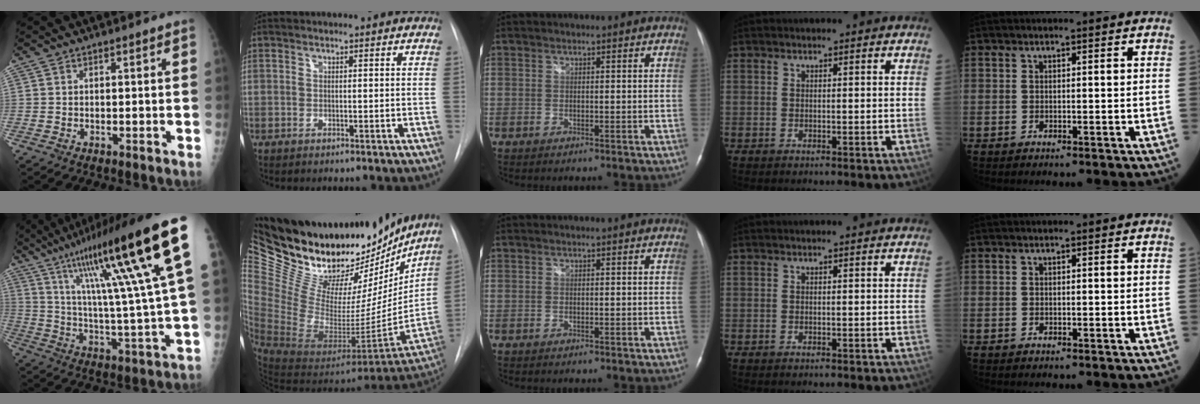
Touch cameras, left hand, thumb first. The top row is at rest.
{"thumb": {"total": 27.8, "force": [13.3, 2.4, 24.3], "torque": [-0.380, -0.027, 0.207]}, "index": {"total": 38.5, "force": [32.3, 14.9, 14.6], "torque": [-0.283, -0.035, 0.486]}}